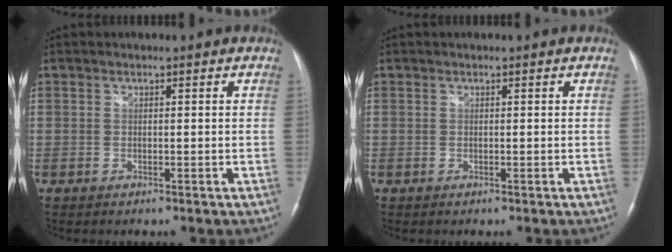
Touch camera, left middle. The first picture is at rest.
{"total": 0.0}